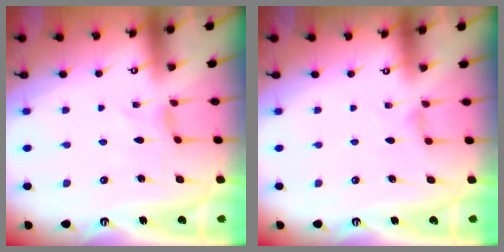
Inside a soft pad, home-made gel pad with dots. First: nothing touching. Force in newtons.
{"total": 0.9, "press": 0.8, "slide": 0.4}